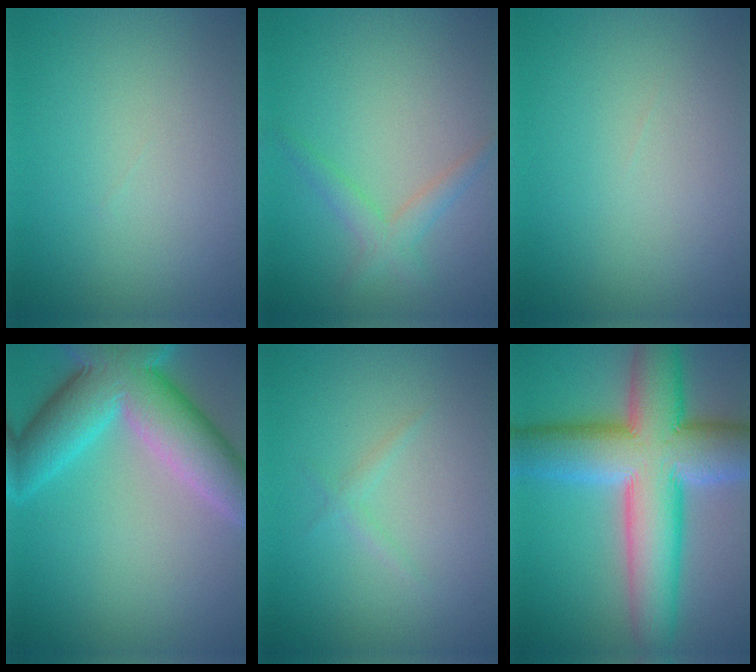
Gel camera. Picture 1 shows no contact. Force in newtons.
{"total": 2.1, "press": 2.1, "slide": 0.1}
{"total": 0.0}
{"total": 9.8, "press": 9.8, "slide": 0.6}
{"total": 0.9, "press": 0.9, "slide": 0.1}
{"total": 13.4, "press": 13.4, "slide": 0.4}